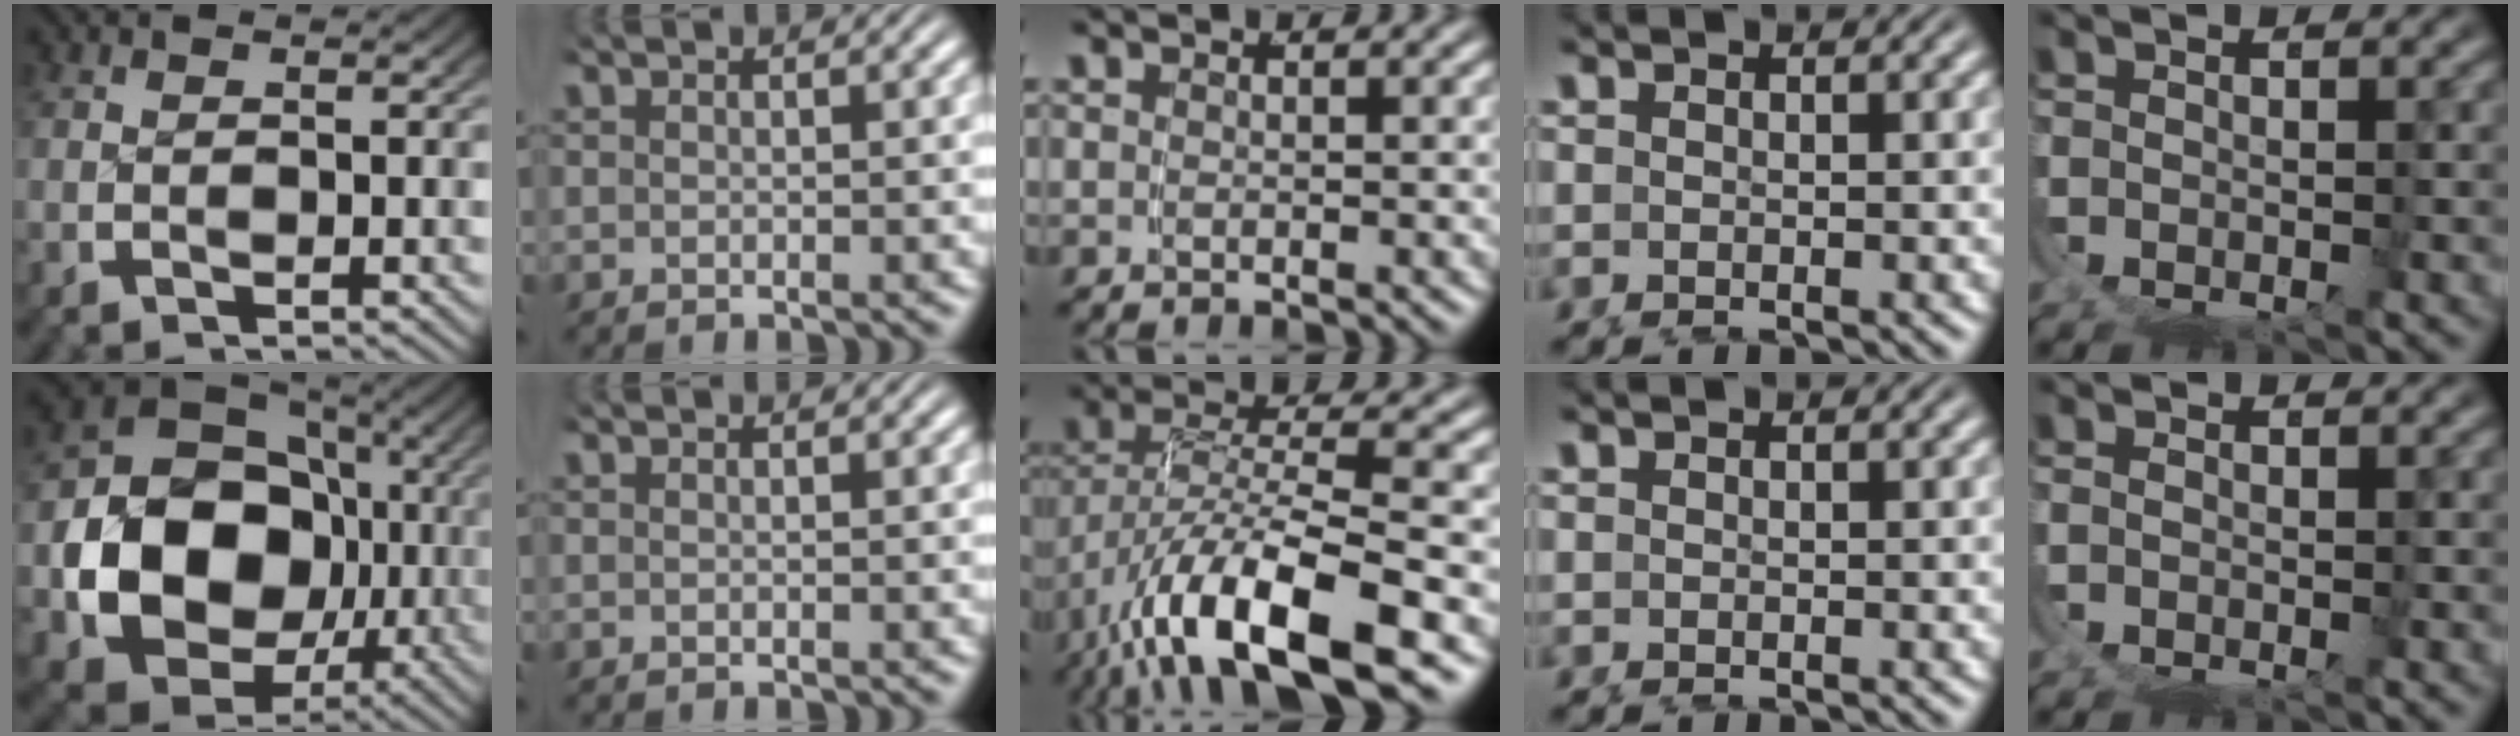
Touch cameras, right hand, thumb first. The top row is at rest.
{"thumb": {"total": 18.2, "force": [-2.2, 13.5, 12.0], "torque": [-0.259, -0.069, -0.010]}, "middle": {"total": 10.1, "force": [-3.4, 5.5, 7.8], "torque": [-0.161, -0.030, -0.036]}, "little": {"total": 1.0, "force": [-0.4, 1.0, -0.1], "torque": [-0.005, -0.003, -0.009]}}